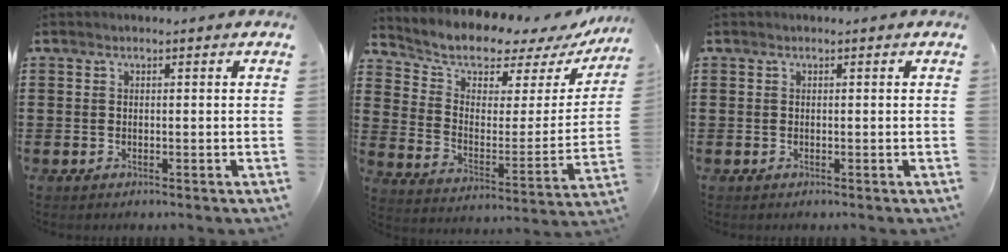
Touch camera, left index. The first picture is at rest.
{"total": 6.3, "force": [5.7, 2.4, 1.3], "torque": [-0.047, -0.053, 0.094]}
{"total": 0.0}